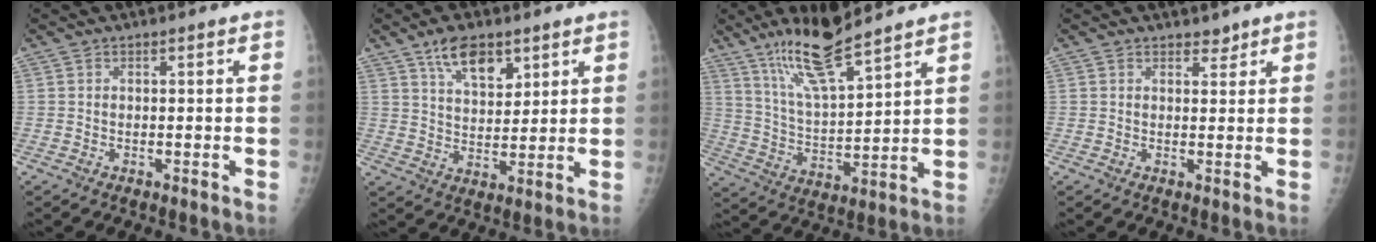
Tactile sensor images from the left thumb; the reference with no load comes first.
{"total": 8.7, "force": [5.2, 4.4, 5.4], "torque": [-0.066, -0.029, 0.094]}
{"total": 12.7, "force": [9.8, 2.0, 7.9], "torque": [-0.139, -0.063, 0.191]}
{"total": 1.6, "force": [1.2, 0.9, 0.3], "torque": [0.011, -0.009, 0.014]}